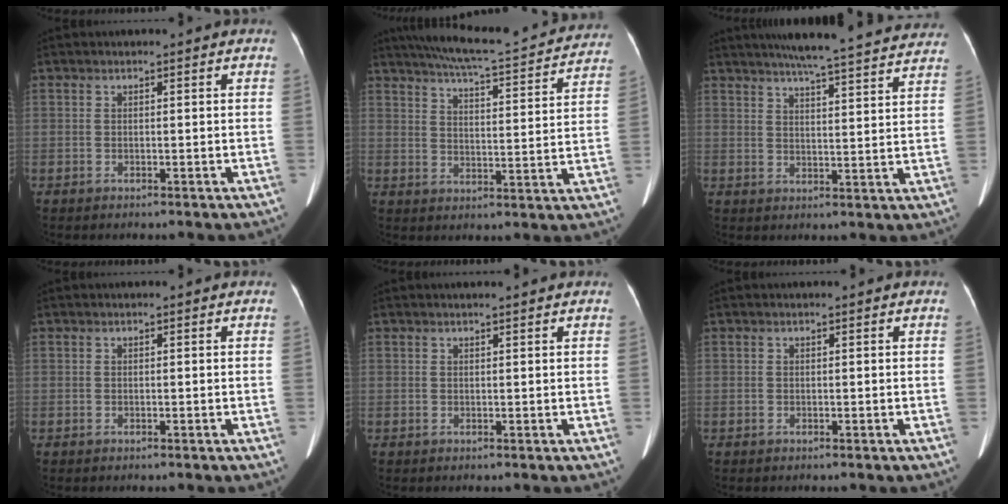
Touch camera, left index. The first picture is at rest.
{"total": 21.6, "force": [19.6, 2.5, 8.6], "torque": [-0.137, -0.008, 0.250]}
{"total": 23.4, "force": [21.3, 1.6, 9.5], "torque": [-0.144, -0.011, 0.263]}
{"total": 0.0}
{"total": 2.9, "force": [2.6, 0.0, 1.3], "torque": [-0.015, 0.015, 0.032]}
{"total": 0.5, "force": [0.5, 0.1, 0.1], "torque": [-0.004, 0.012, 0.007]}